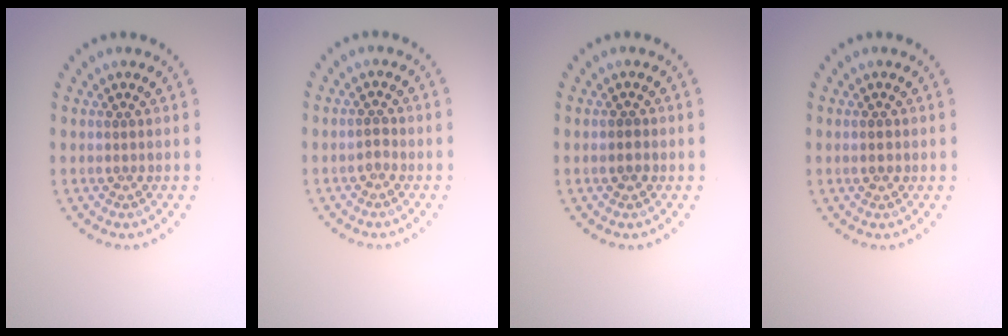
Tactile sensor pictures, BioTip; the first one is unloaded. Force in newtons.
{"total": 0.9, "press": 0.9, "slide": 0.2}
{"total": 1.2, "press": 1.1, "slide": 0.4}
{"total": 1.2, "press": 1.2, "slide": 0.1}